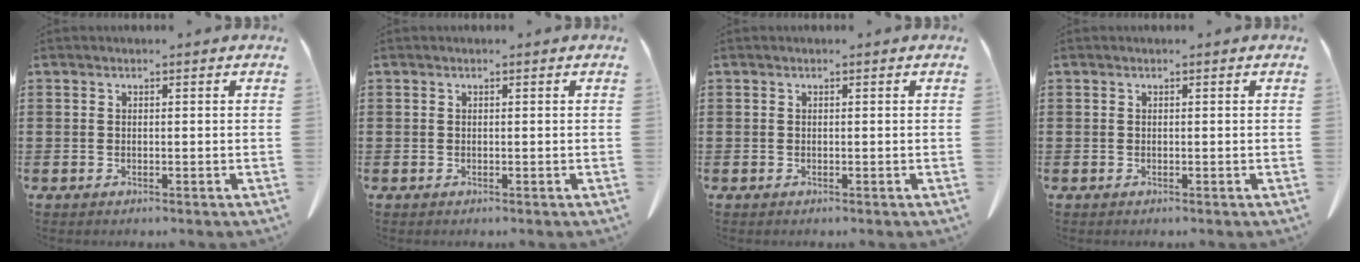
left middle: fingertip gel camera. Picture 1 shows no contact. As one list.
[{"total": 0.0}, {"total": 0.0}, {"total": 0.0}]